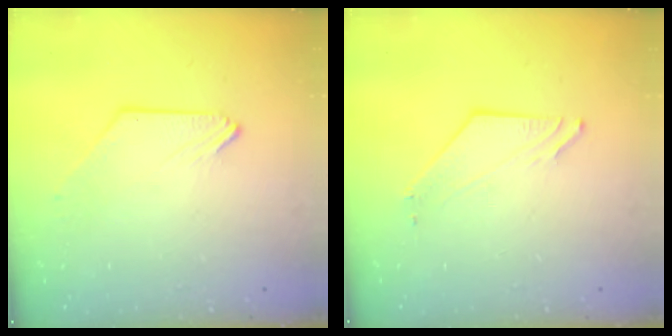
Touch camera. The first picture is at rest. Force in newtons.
{"total": 4.1, "press": 4.1, "slide": 0.5}